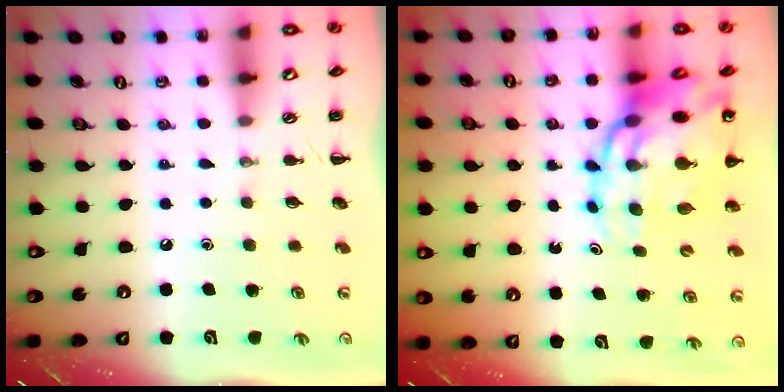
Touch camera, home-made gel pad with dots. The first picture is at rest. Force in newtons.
{"total": 17.7, "press": 16.9, "slide": 5.1}